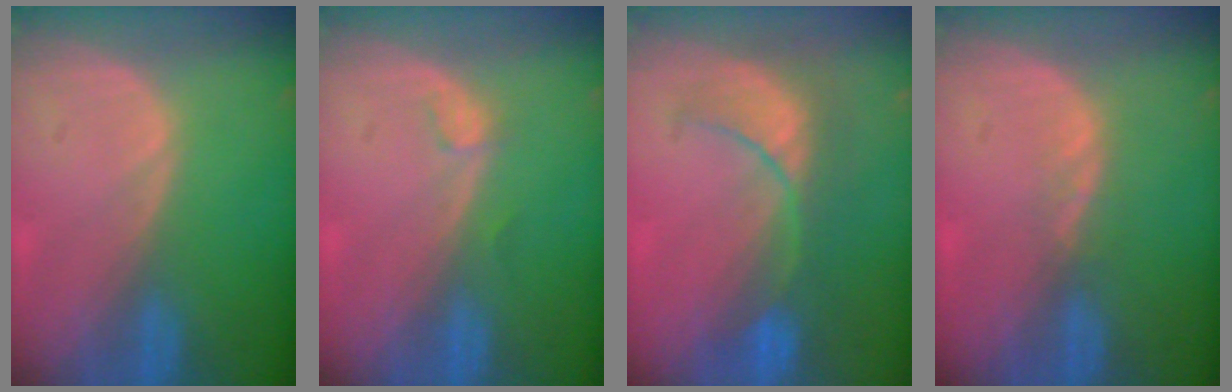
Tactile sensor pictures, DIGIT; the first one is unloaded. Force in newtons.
{"total": 1.1, "press": 1.1, "slide": 0.2}
{"total": 7.9, "press": 7.8, "slide": 1.3}
{"total": 1.5, "press": 1.2, "slide": 0.8}